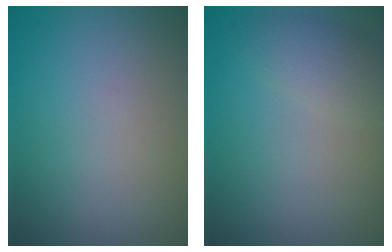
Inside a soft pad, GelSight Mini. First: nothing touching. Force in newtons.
{"total": 2.5, "press": 2.5, "slide": 0.1}